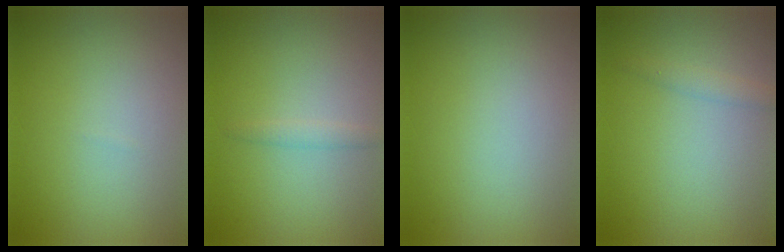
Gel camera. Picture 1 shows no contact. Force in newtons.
{"total": 1.0, "press": 0.9, "slide": 0.2}
{"total": 0.0}
{"total": 1.2, "press": 1.2, "slide": 0.0}